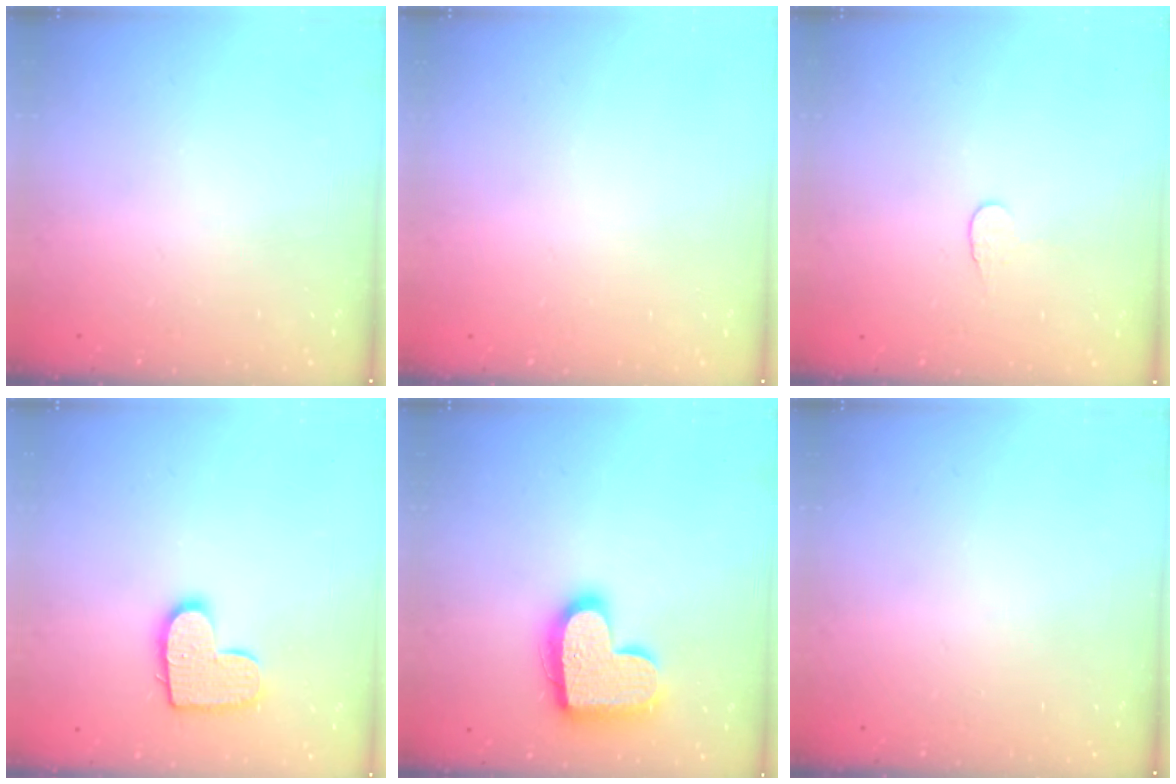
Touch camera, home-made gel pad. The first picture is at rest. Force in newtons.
{"total": 0.0}
{"total": 3.9, "press": 3.9, "slide": 0.4}
{"total": 12.0, "press": 12.0, "slide": 0.8}
{"total": 18.5, "press": 18.5, "slide": 1.0}
{"total": 0.0}